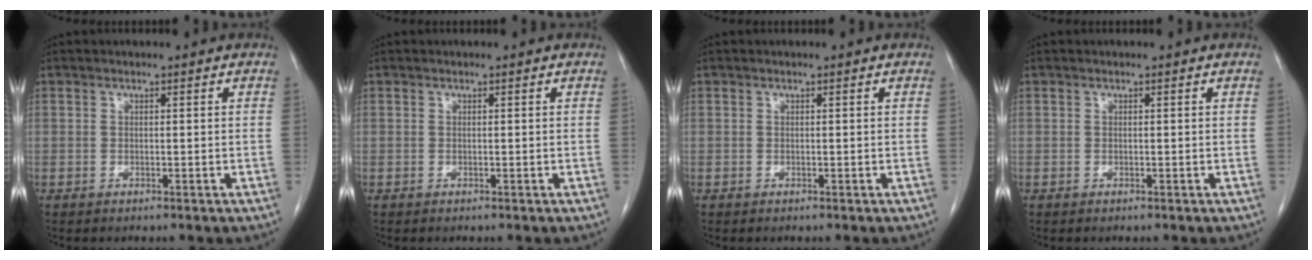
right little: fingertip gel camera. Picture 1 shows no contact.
{"total": 0.0}
{"total": 0.0}
{"total": 0.0}